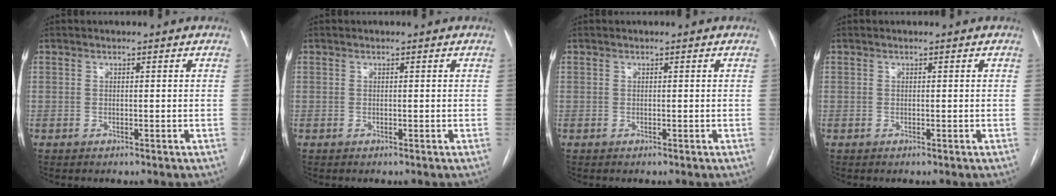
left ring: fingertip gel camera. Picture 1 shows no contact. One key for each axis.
{"total": 0.0}
{"total": 0.0}
{"total": 0.0}